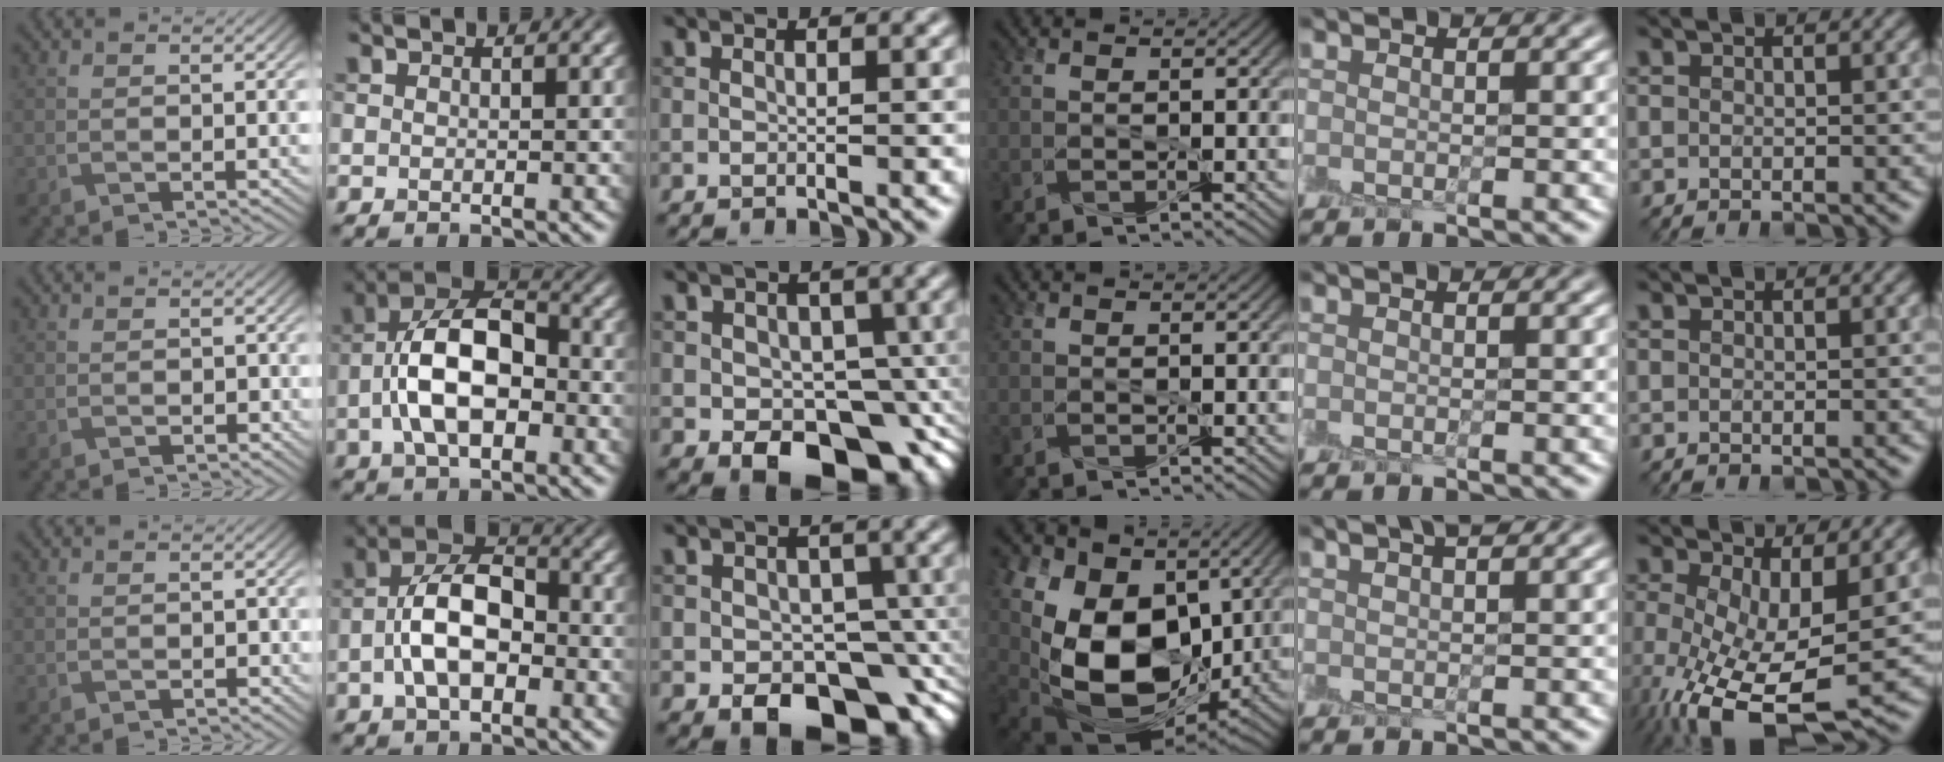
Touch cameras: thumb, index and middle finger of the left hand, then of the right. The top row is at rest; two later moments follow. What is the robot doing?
{"motion": "peel", "object": "lint roller sheet"}